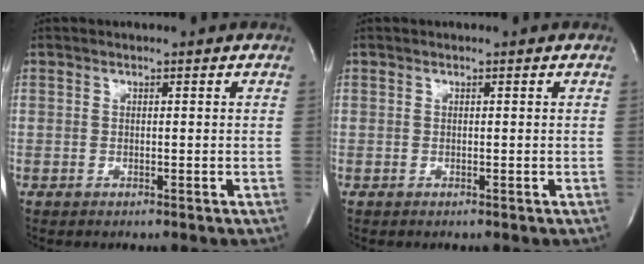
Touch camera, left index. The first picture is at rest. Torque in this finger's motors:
{"motor_torque": [0.07, -0.02, 0.01, 0.00]}